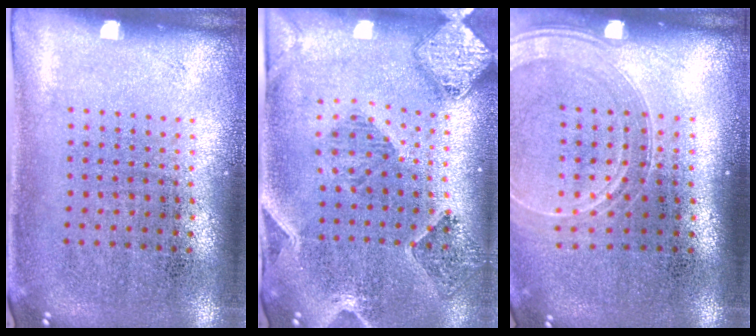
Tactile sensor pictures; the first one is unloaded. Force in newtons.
{"total": 1.5, "press": 1.5, "slide": 0.4}
{"total": 1.4, "press": 1.3, "slide": 0.5}